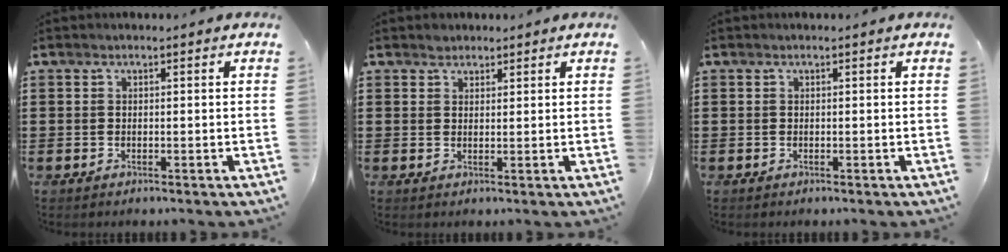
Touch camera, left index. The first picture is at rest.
{"total": 1.7, "force": [1.4, 0.8, 0.0], "torque": [0.005, -0.001, 0.027]}
{"total": 0.0}